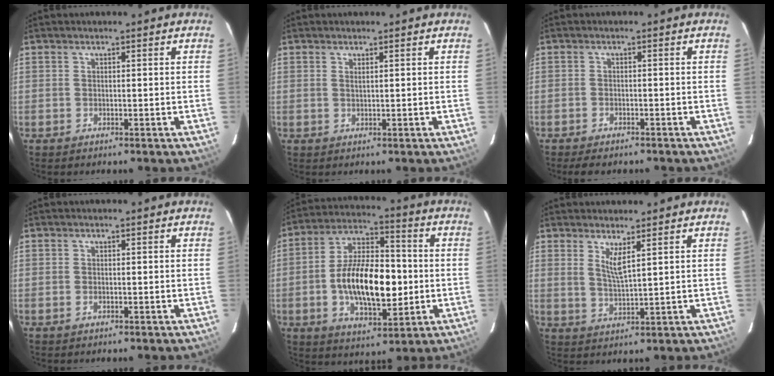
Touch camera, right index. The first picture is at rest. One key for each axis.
{"total": 0.6, "fx": 0.4, "fy": -0.1, "fz": 0.4, "tx": -0.008, "ty": 0.002, "tz": 0.007}
{"total": 5.1, "fx": -4.3, "fy": 1.6, "fz": 2.2, "tx": -0.054, "ty": -0.010, "tz": -0.064}
{"total": 0.5, "fx": -0.3, "fy": 0.3, "fz": 0.3, "tx": -0.004, "ty": -0.001, "tz": -0.007}
{"total": 17.3, "fx": -2.1, "fy": 8.1, "fz": 15.1, "tx": -0.273, "ty": 0.011, "tz": -0.033}
{"total": 3.7, "fx": 2.1, "fy": 0.1, "fz": 3.0, "tx": -0.060, "ty": -0.012, "tz": 0.037}